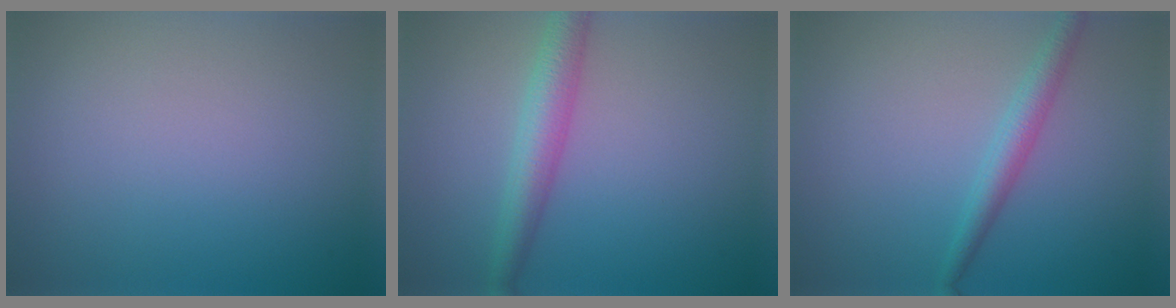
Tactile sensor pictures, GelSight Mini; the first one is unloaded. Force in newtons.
{"total": 3.6, "press": 3.6, "slide": 0.1}
{"total": 2.3, "press": 2.3, "slide": 0.0}